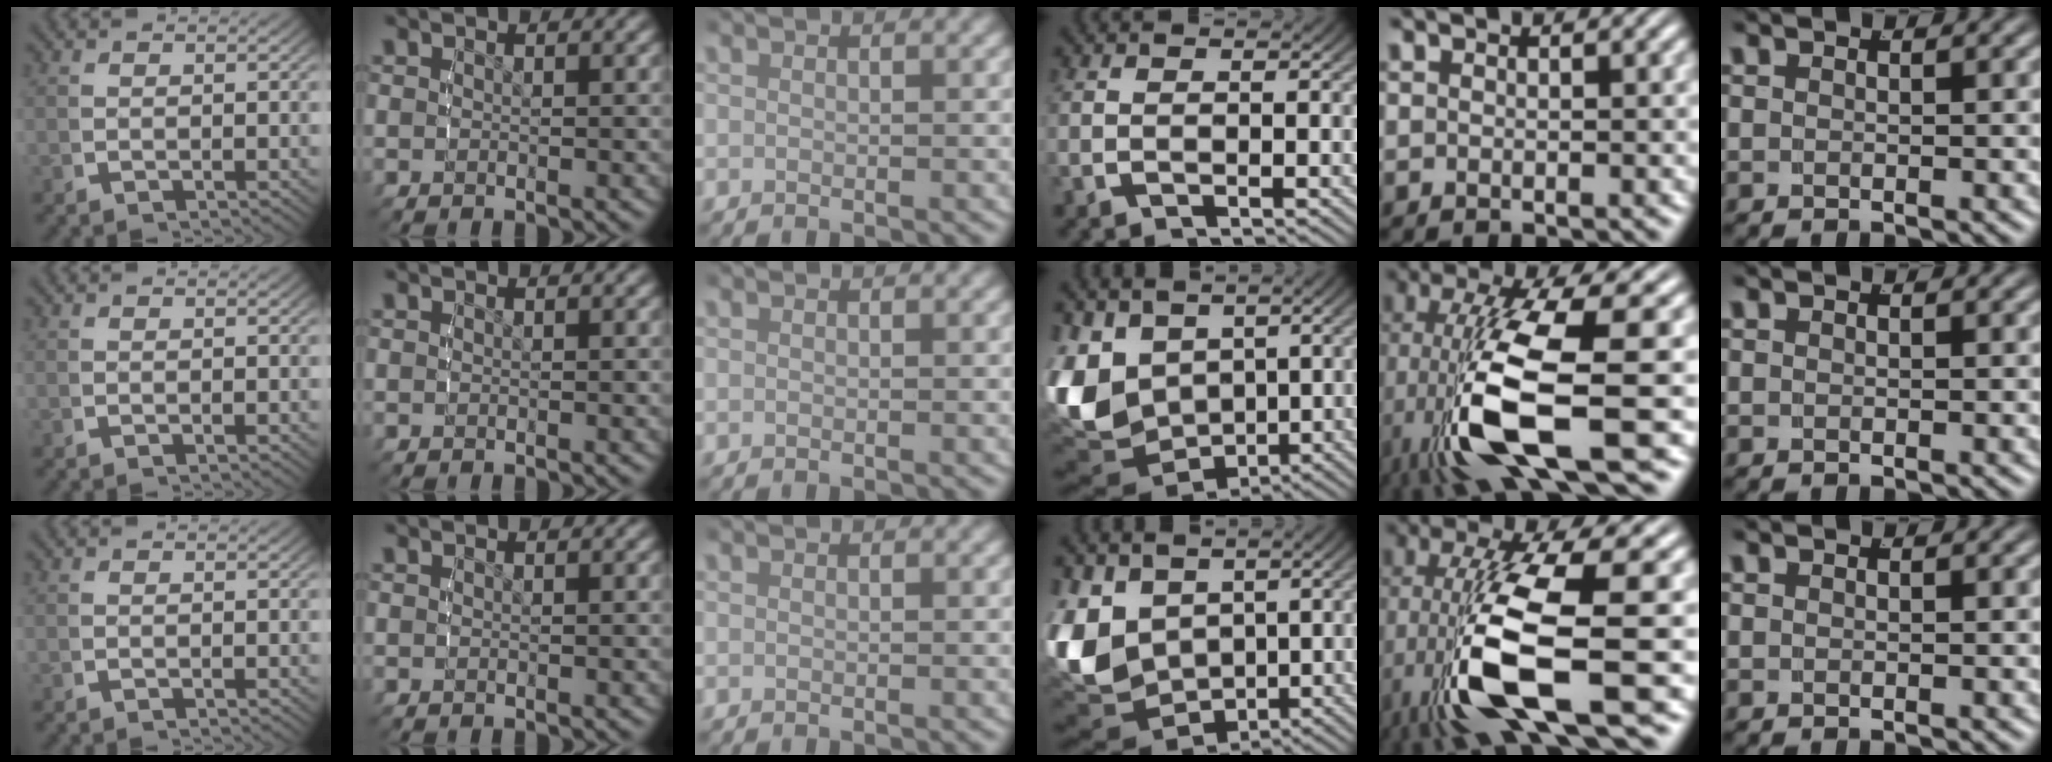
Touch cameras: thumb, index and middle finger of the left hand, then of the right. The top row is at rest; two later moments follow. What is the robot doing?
{"motion": "lift_and_place", "object": "pen"}